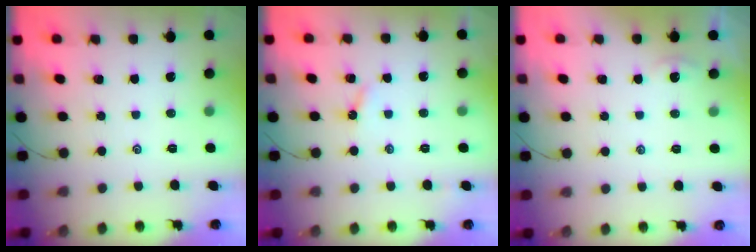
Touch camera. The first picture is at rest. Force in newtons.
{"total": 3.9, "press": 3.9, "slide": 0.3}
{"total": 0.0}